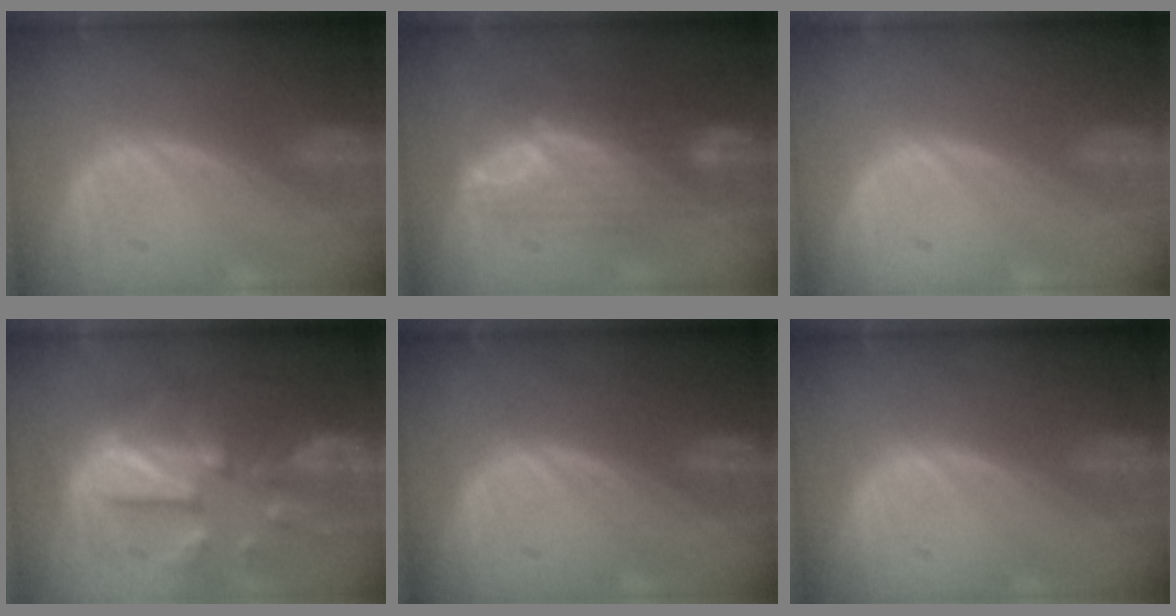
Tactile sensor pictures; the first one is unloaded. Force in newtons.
{"total": 7.4, "press": 7.2, "slide": 1.6}
{"total": 0.0}
{"total": 12.2, "press": 12.1, "slide": 1.1}
{"total": 0.0}
{"total": 0.0}